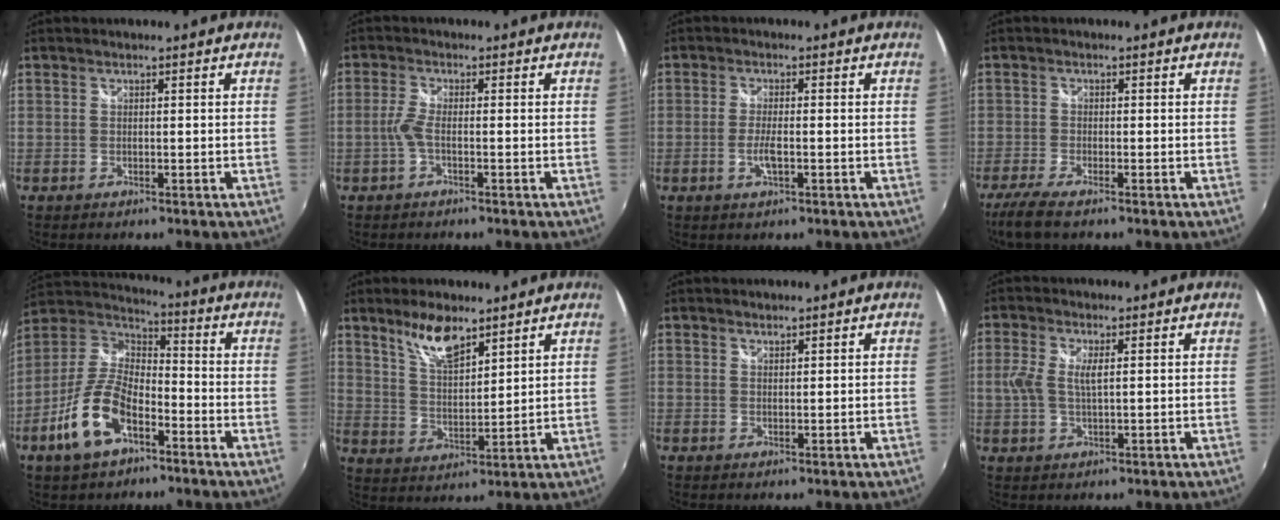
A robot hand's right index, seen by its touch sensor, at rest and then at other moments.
{"total": 2.6, "force": [-1.0, 0.3, 2.3], "torque": [-0.058, 0.002, -0.022]}
{"total": 3.4, "force": [-1.1, 0.8, 3.1], "torque": [-0.067, -0.004, -0.022]}
{"total": 5.1, "force": [-3.9, 0.9, 3.2], "torque": [-0.085, -0.019, -0.079]}
{"total": 14.1, "force": [-6.6, 7.0, 10.3], "torque": [-0.216, 0.002, -0.122]}
{"total": 8.2, "force": [6.1, 2.7, 4.9], "torque": [-0.087, 0.003, 0.119]}
{"total": 0.8, "force": [0.8, 0.3, 0.1], "torque": [0.000, 0.001, 0.014]}
{"total": 4.6, "force": [0.7, 1.7, 4.2], "torque": [-0.092, 0.002, 0.011]}